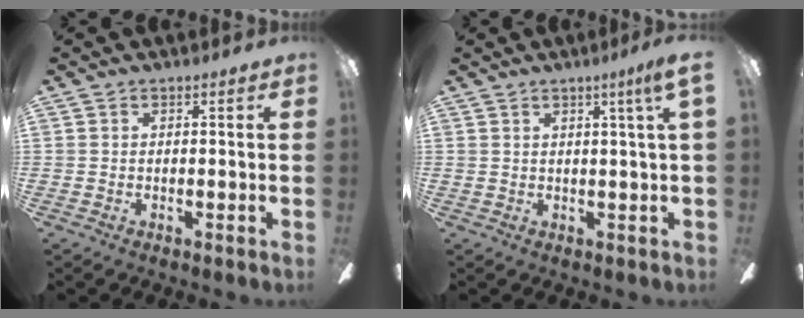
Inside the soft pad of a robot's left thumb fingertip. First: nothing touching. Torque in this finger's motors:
{"motor_torque": [-0.21, 0.01, 0.45, -0.59, 0.01]}